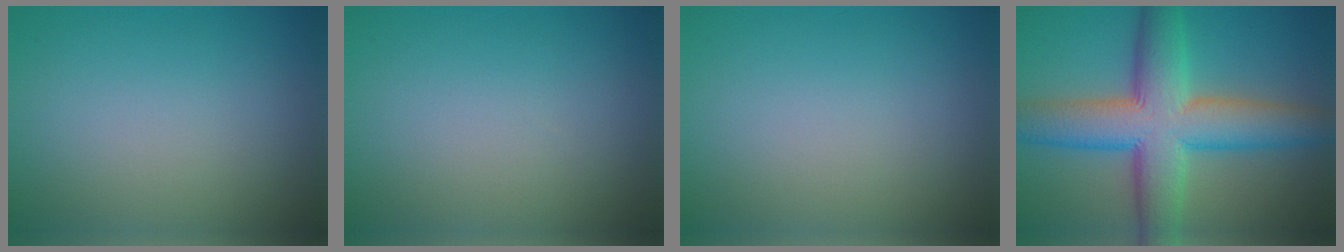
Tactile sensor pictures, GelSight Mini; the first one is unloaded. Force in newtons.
{"total": 0.0}
{"total": 0.0}
{"total": 11.0, "press": 11.0, "slide": 0.5}